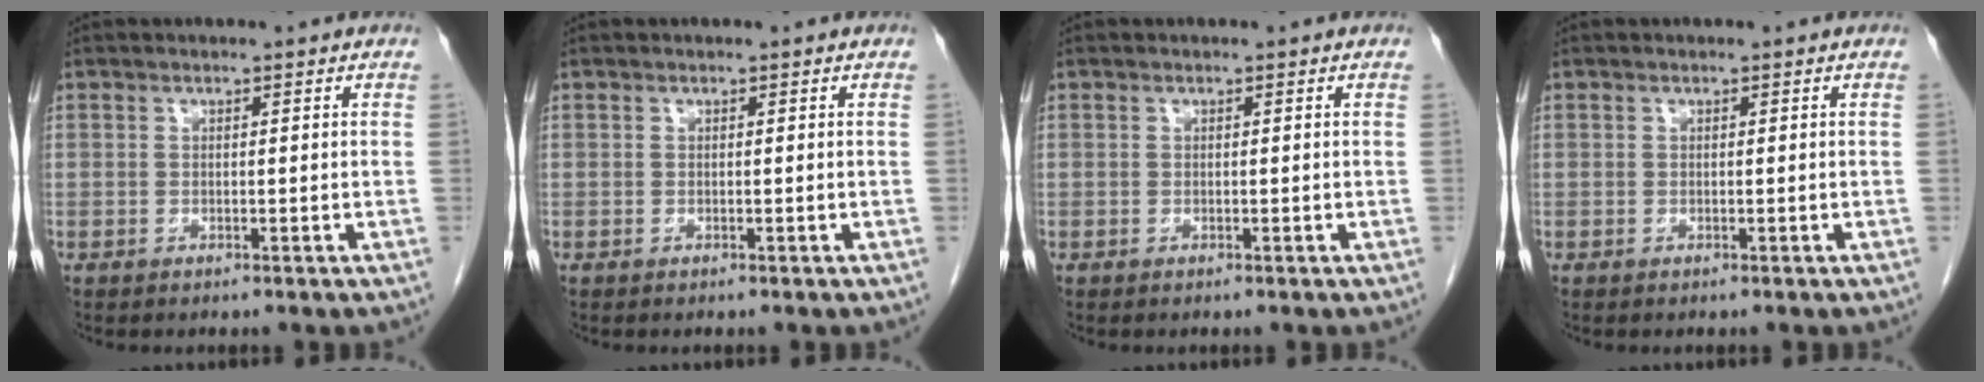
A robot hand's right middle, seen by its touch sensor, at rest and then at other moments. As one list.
[{"total": 0.0}, {"total": 0.0}, {"total": 0.0}]